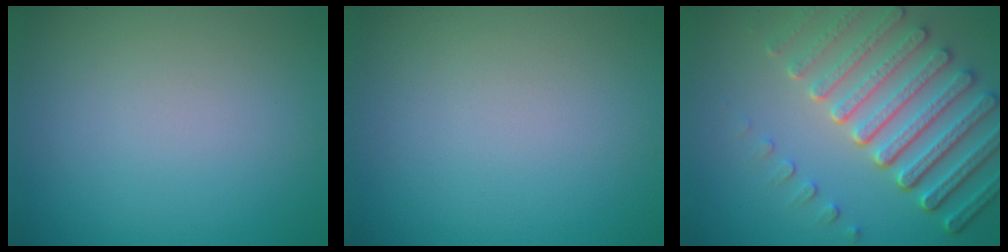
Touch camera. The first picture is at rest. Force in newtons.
{"total": 0.0}
{"total": 7.9, "press": 5.8, "slide": 5.4}